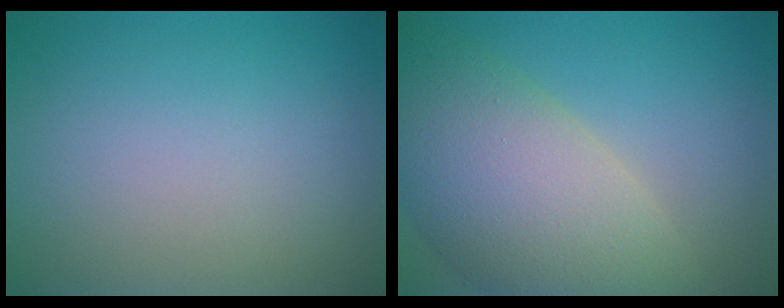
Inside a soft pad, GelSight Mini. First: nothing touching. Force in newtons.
{"total": 10.7, "press": 10.7, "slide": 1.0}